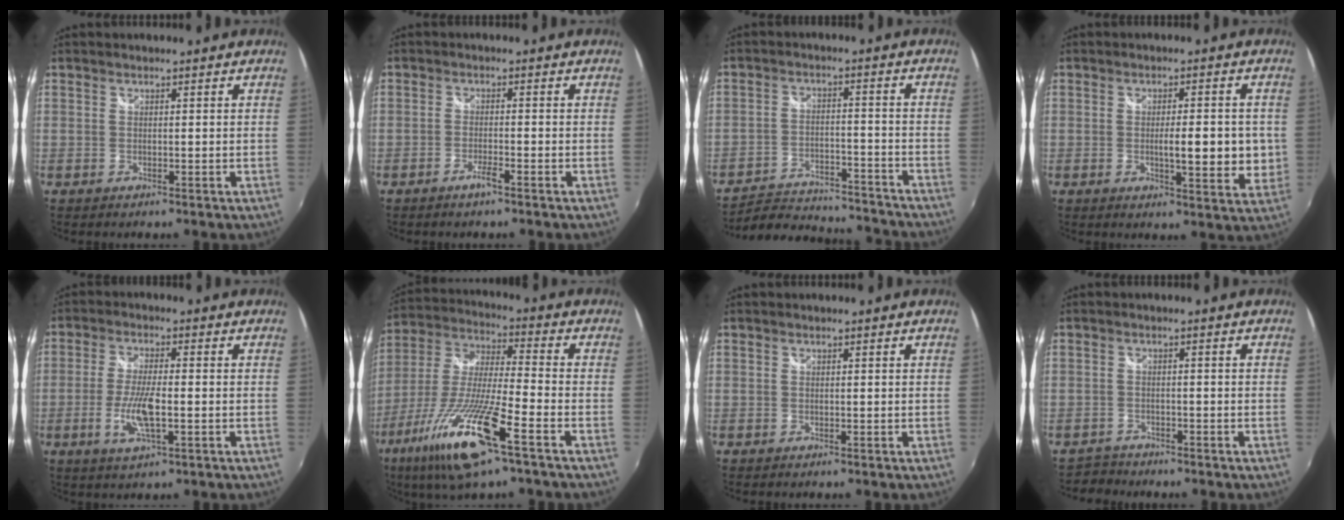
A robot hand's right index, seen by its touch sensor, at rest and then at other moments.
{"total": 2.2, "force": [-1.6, 0.1, 1.5], "torque": [-0.037, -0.001, -0.034]}
{"total": 19.7, "force": [-18.1, 4.6, 6.2], "torque": [-0.130, 0.005, -0.246]}
{"total": 9.0, "force": [-0.4, 2.5, 8.7], "torque": [-0.127, -0.015, -0.004]}
{"total": 7.5, "force": [-1.8, 1.9, 7.0], "torque": [-0.143, -0.010, -0.035]}
{"total": 19.0, "force": [-10.1, 2.3, 16.0], "torque": [-0.333, -0.038, -0.196]}
{"total": 0.0}
{"total": 2.9, "force": [-2.7, 1.0, -0.5], "torque": [0.000, 0.002, -0.051]}